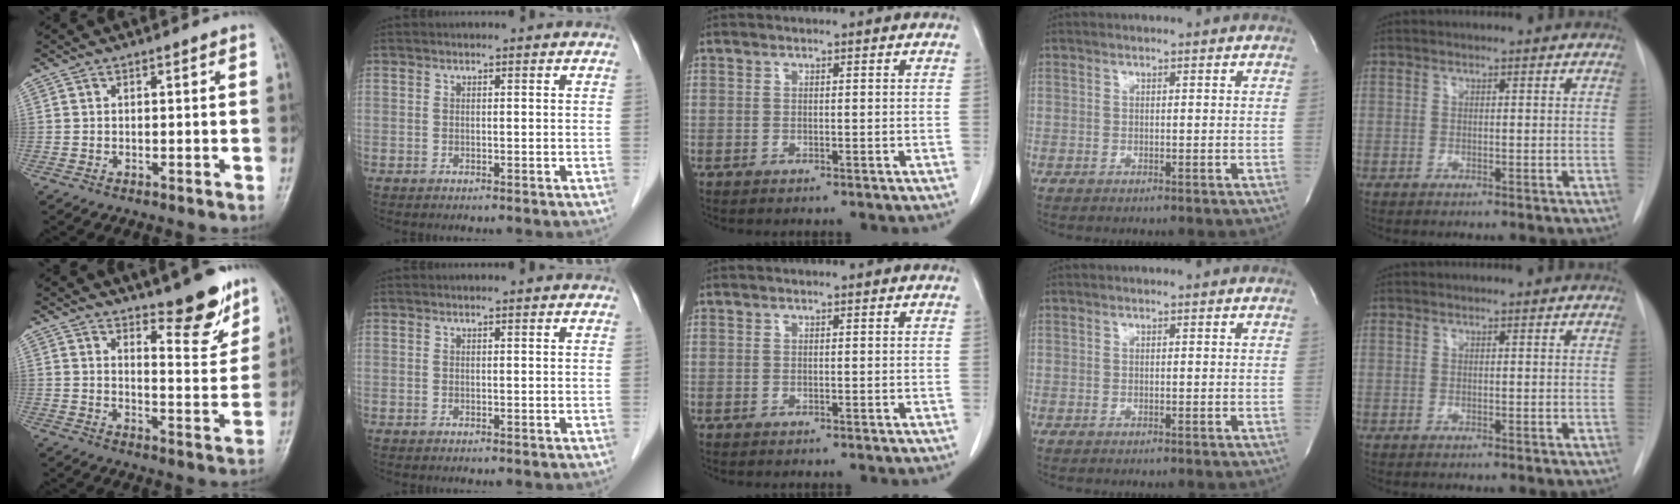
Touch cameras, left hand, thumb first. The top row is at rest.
{"thumb": {"total": 9.4, "force": [7.2, 2.5, 5.5], "torque": [-0.052, -0.062, 0.112]}, "index": {"total": 1.4, "force": [1.4, 0.0, 0.4], "torque": [-0.014, 0.007, 0.015]}}